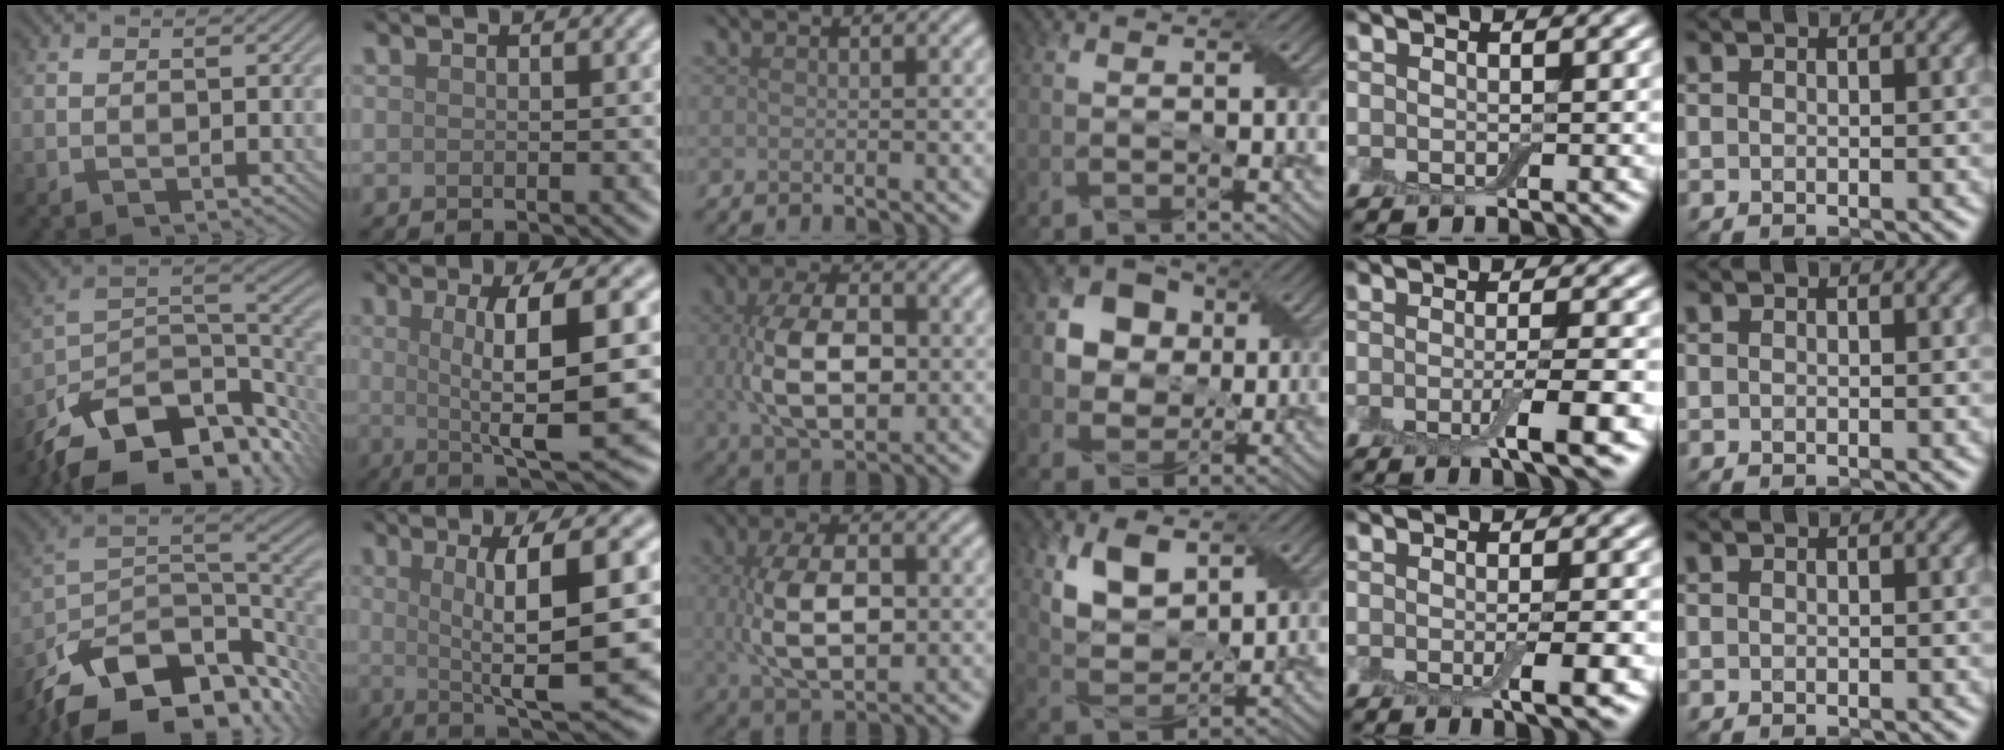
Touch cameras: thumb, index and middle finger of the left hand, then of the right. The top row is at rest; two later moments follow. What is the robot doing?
{"motion": "wrap", "object": "adhesive wrap"}